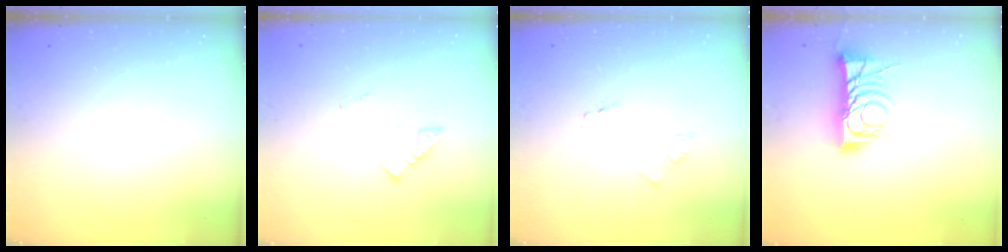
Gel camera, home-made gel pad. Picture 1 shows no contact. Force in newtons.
{"total": 2.1, "press": 2.1, "slide": 0.3}
{"total": 1.6, "press": 1.6, "slide": 0.1}
{"total": 8.7, "press": 8.7, "slide": 0.2}